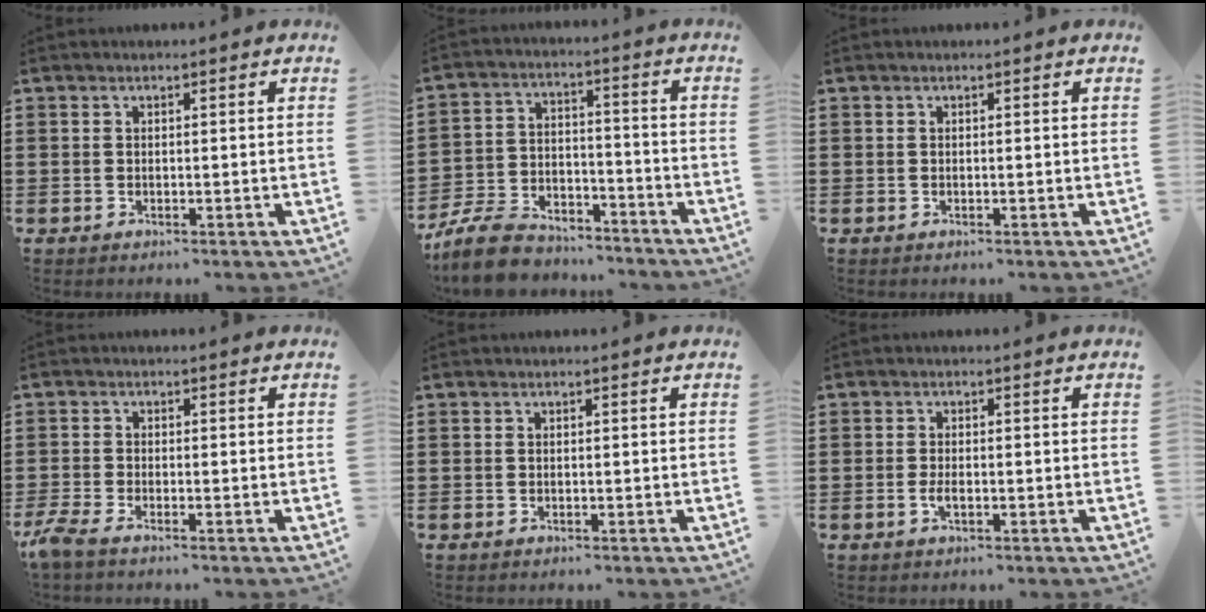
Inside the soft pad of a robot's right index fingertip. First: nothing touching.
{"total": 9.0, "force": [-8.3, 2.5, 2.6], "torque": [-0.060, 0.028, -0.162]}
{"total": 0.0}
{"total": 2.4, "force": [-1.9, 0.0, 1.4], "torque": [-0.047, -0.013, -0.044]}
{"total": 0.0}
{"total": 1.5, "force": [-0.5, 0.3, 1.4], "torque": [-0.033, -0.005, -0.010]}